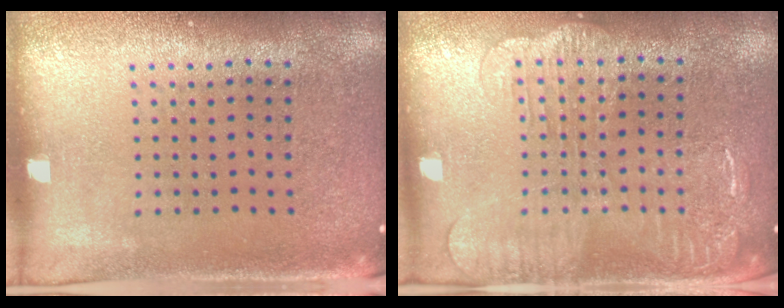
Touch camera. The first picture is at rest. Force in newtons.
{"total": 1.9, "press": 1.8, "slide": 0.5}